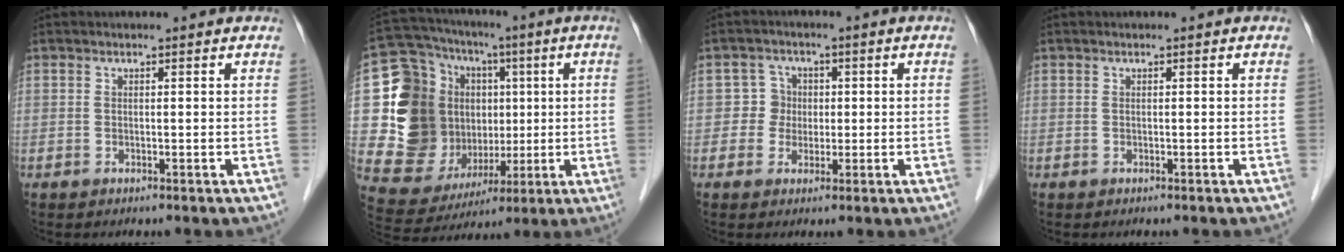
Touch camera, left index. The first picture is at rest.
{"total": 20.3, "force": [0.8, 15.9, 12.5], "torque": [-0.221, 0.047, 0.044]}
{"total": 3.6, "force": [-0.3, 3.6, 0.2], "torque": [0.005, 0.008, -0.004]}
{"total": 0.0}